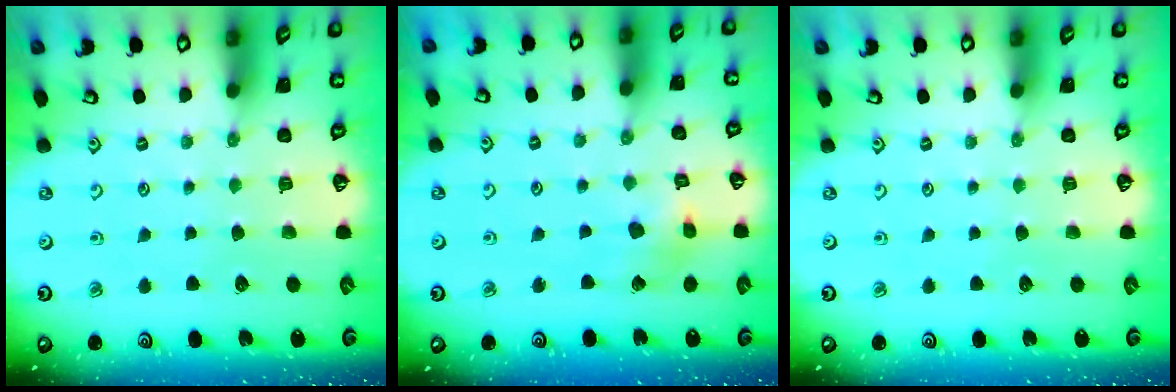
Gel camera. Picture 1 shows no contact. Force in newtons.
{"total": 6.9, "press": 6.9, "slide": 0.7}
{"total": 0.0}